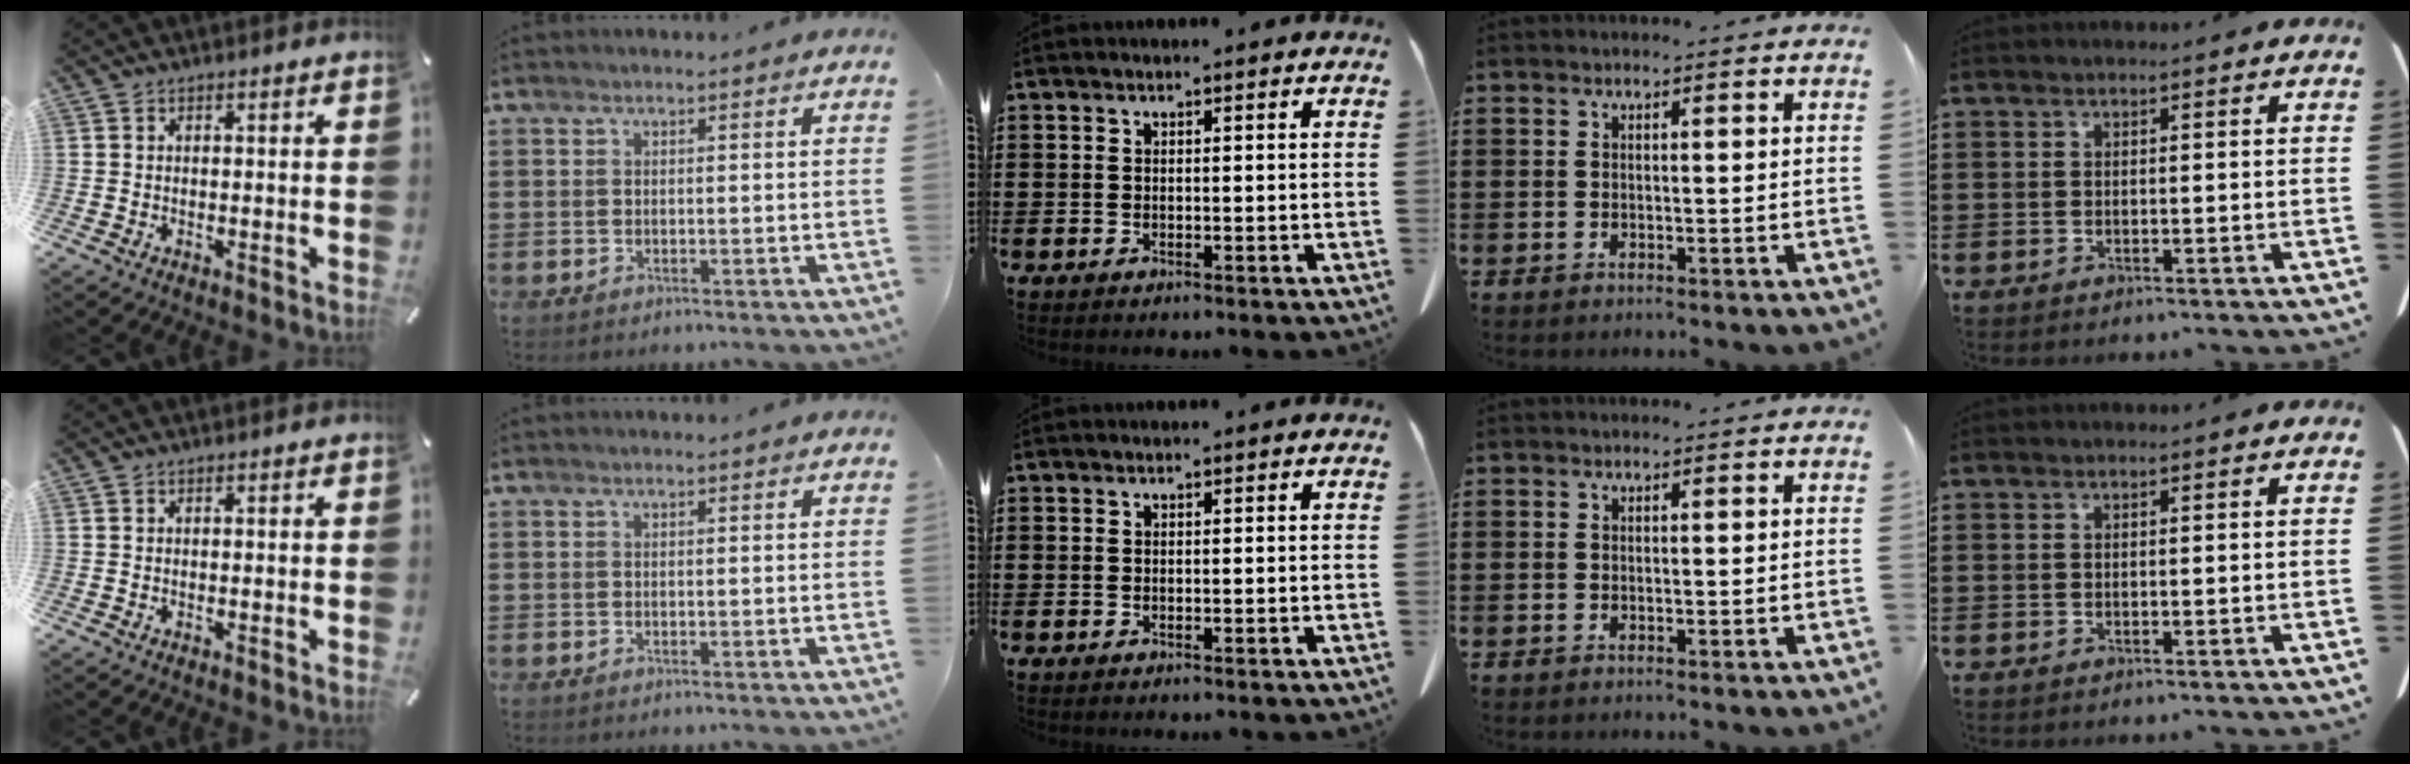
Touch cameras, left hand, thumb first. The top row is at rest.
{}